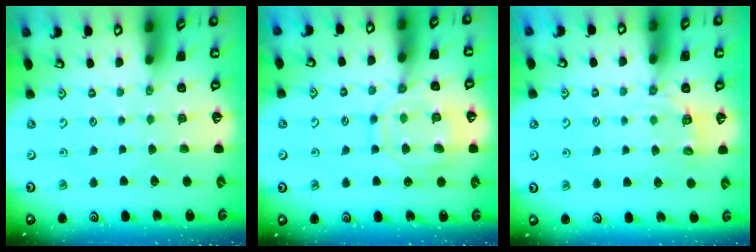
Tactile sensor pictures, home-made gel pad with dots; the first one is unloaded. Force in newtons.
{"total": 11.5, "press": 11.5, "slide": 1.1}
{"total": 3.7, "press": 3.0, "slide": 2.1}